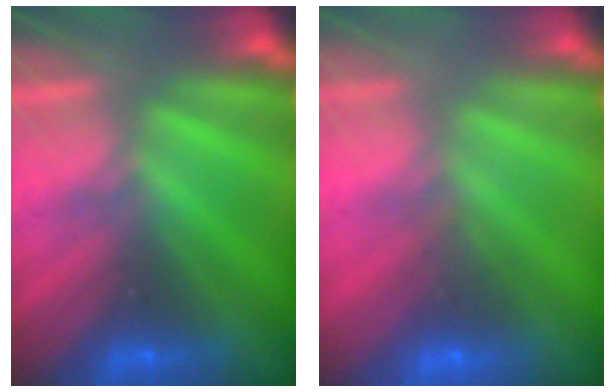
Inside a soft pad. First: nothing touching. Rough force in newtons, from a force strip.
{"total": 4.9}